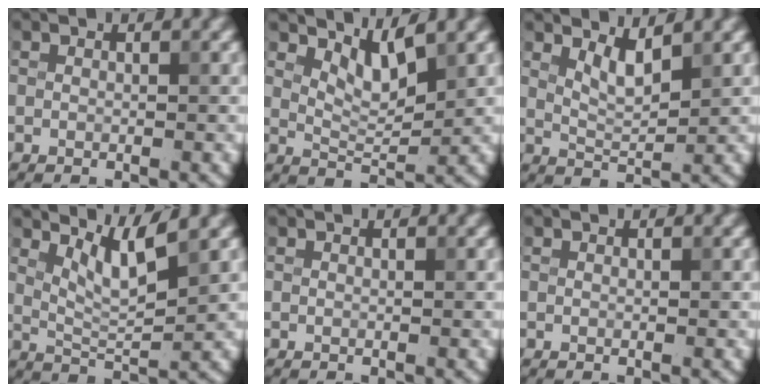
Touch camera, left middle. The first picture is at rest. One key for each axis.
{"total": 2.8, "fx": 2.0, "fy": 0.8, "fz": 1.8, "tx": -0.037, "ty": -0.013, "tz": 0.038}
{"total": 2.4, "fx": 1.7, "fy": 0.6, "fz": 1.6, "tx": -0.033, "ty": -0.010, "tz": 0.036}
{"total": 3.7, "fx": 2.3, "fy": 0.6, "fz": 2.8, "tx": -0.058, "ty": -0.006, "tz": 0.049}
{"total": 0.0}
{"total": 0.0}